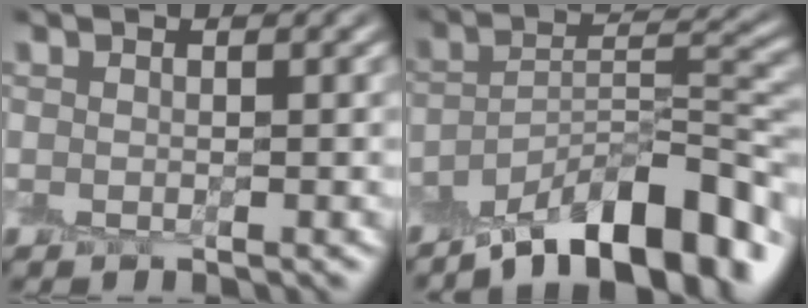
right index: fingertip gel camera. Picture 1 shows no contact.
{"total": 10.6, "force": [-7.7, 3.0, 6.6], "torque": [-0.095, 0.017, -0.134]}